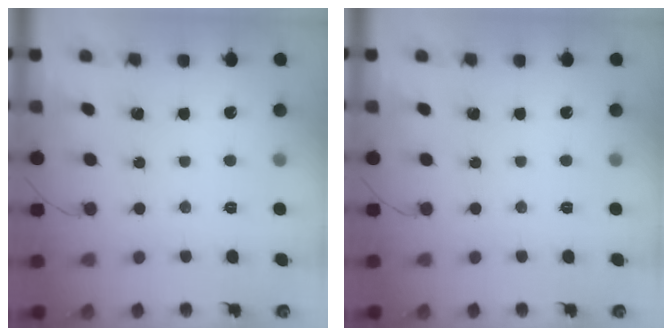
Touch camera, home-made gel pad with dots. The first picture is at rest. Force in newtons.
{"total": 0.0}